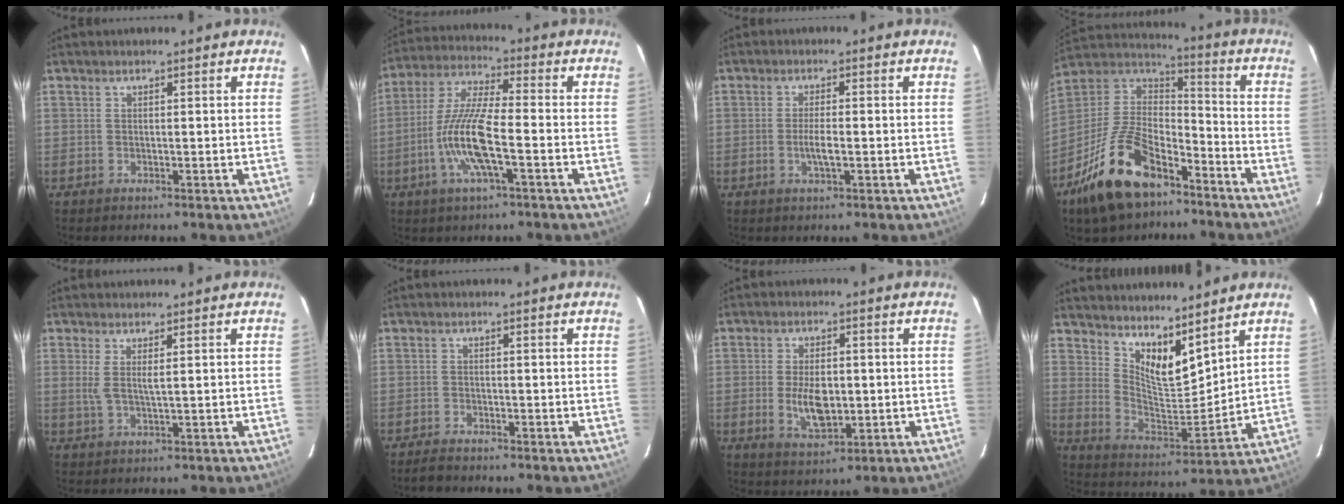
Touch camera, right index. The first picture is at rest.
{"total": 11.9, "force": [-3.8, 2.1, 11.1], "torque": [-0.235, -0.001, -0.078]}
{"total": 2.9, "force": [-0.8, 0.4, 2.8], "torque": [-0.054, -0.004, -0.014]}
{"total": 20.2, "force": [-12.3, 10.0, 12.5], "torque": [-0.268, 0.001, -0.222]}
{"total": 2.8, "force": [0.8, 0.3, 2.6], "torque": [-0.051, -0.004, 0.015]}
{"total": 2.0, "force": [-1.9, 0.3, 0.5], "torque": [-0.019, -0.003, -0.035]}
{"total": 7.8, "force": [-1.0, 4.2, 6.5], "torque": [-0.123, -0.007, -0.011]}
{"total": 10.8, "force": [8.4, 3.3, 6.0], "torque": [-0.099, -0.014, 0.153]}